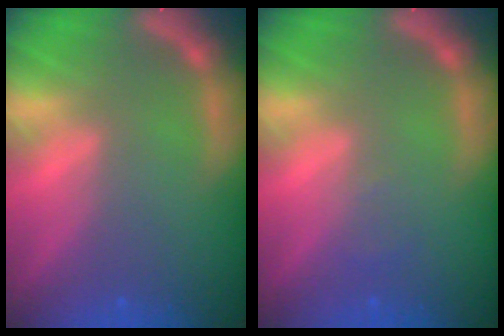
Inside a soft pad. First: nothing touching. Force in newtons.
{"total": 0.9}